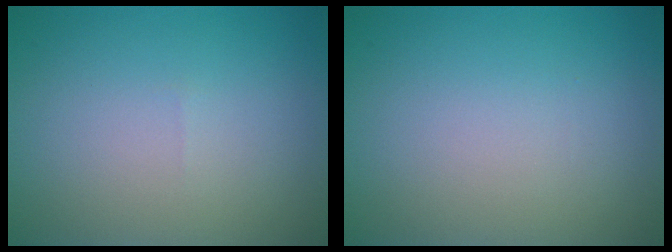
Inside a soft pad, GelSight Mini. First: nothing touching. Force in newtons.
{"total": 0.0}